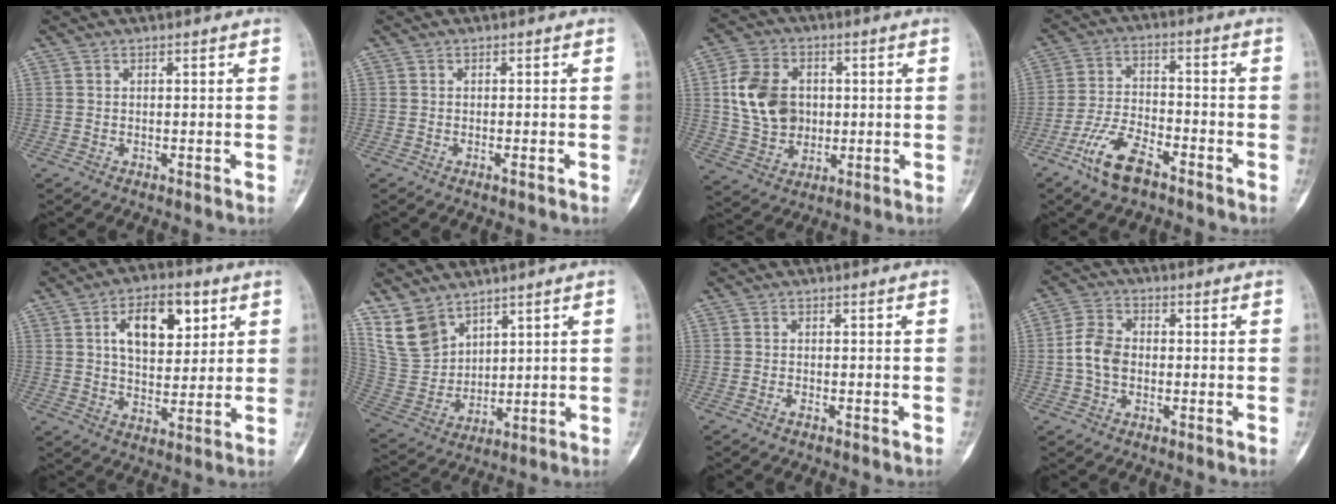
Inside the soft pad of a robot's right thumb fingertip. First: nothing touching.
{"total": 0.8, "force": [-0.5, 0.0, 0.6], "torque": [-0.009, 0.000, -0.008]}
{"total": 12.0, "force": [1.4, 9.3, 7.4], "torque": [-0.114, 0.002, 0.028]}
{"total": 9.8, "force": [-6.4, 4.0, 6.2], "torque": [-0.126, 0.032, -0.125]}
{"total": 12.7, "force": [4.7, 7.0, 9.5], "torque": [-0.113, -0.009, 0.074]}
{"total": 9.8, "force": [7.0, 5.9, 3.5], "torque": [-0.058, -0.036, 0.165]}
{"total": 0.6, "force": [-0.5, 0.2, 0.3], "torque": [-0.009, 0.005, -0.010]}
{"total": 6.3, "force": [-0.7, 4.6, 4.2], "torque": [-0.077, 0.017, -0.021]}